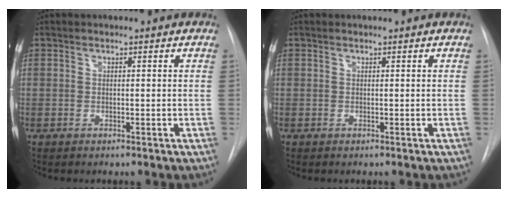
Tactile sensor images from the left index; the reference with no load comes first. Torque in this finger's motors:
{"motor_torque": [0.03, -0.01, -0.03, 0.00]}